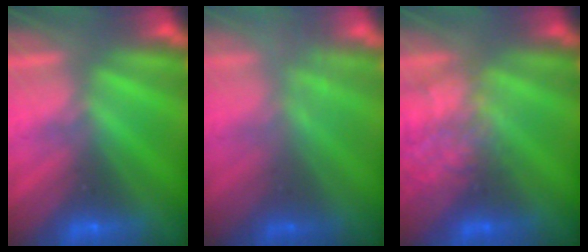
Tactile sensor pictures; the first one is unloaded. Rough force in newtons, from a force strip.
{"total": 2.4}
{"total": 2.2}